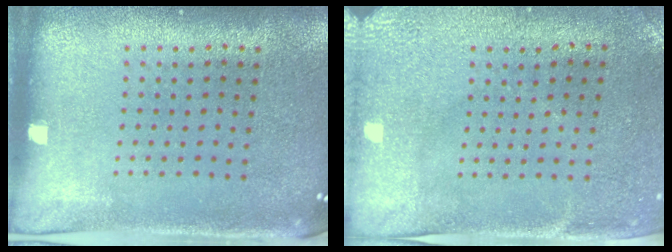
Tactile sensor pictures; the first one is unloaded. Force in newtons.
{"total": 3.0, "press": 2.4, "slide": 1.8}